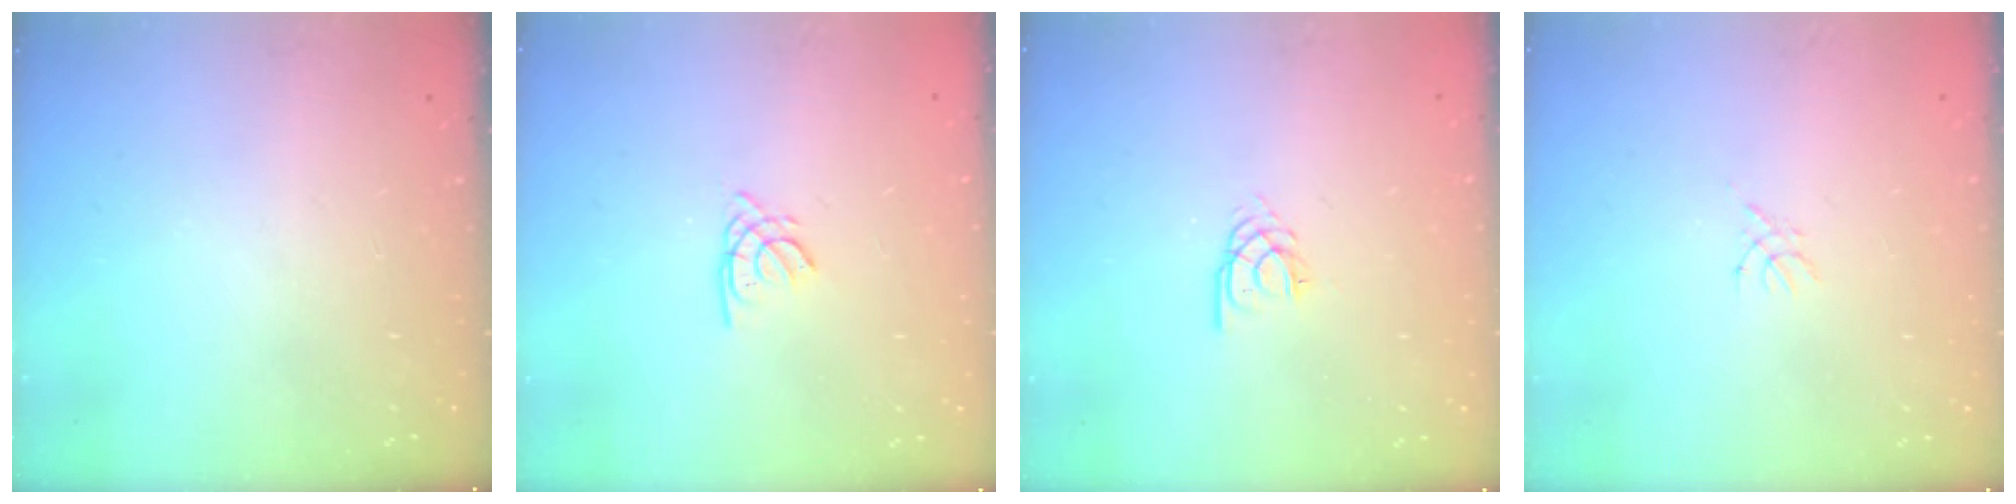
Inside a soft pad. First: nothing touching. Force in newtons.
{"total": 1.5, "press": 1.5, "slide": 0.1}
{"total": 2.3, "press": 2.3, "slide": 0.2}
{"total": 1.4, "press": 1.4, "slide": 0.3}